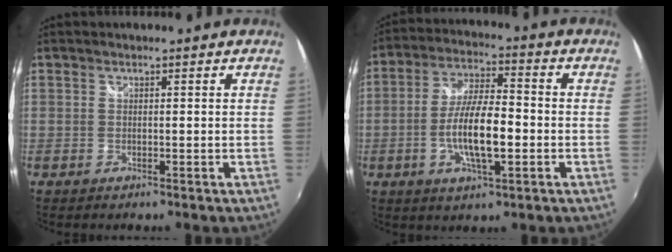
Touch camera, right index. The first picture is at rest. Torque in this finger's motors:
{"motor_torque": [1.29, -0.84, 0.85, 0.21]}